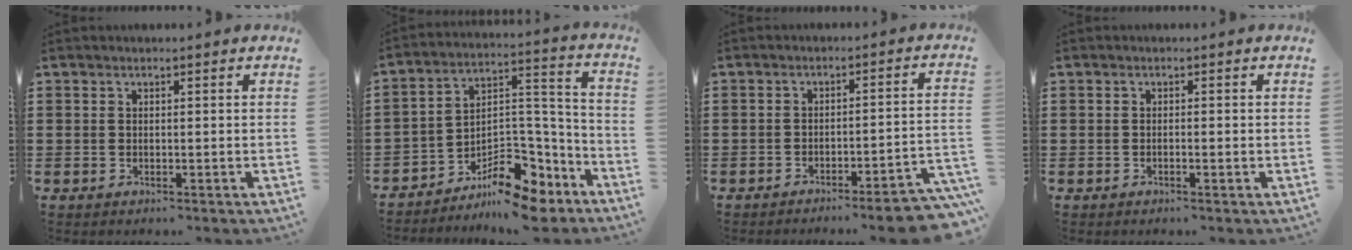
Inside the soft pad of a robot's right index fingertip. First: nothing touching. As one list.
[{"total": 10.8, "force": [-8.4, 4.7, 5.0], "torque": [-0.068, 0.034, -0.151]}, {"total": 4.7, "force": [-4.0, -0.2, 2.5], "torque": [-0.042, -0.013, -0.076]}, {"total": 0.6, "force": [-0.3, -0.1, 0.6], "torque": [-0.009, -0.003, -0.005]}]